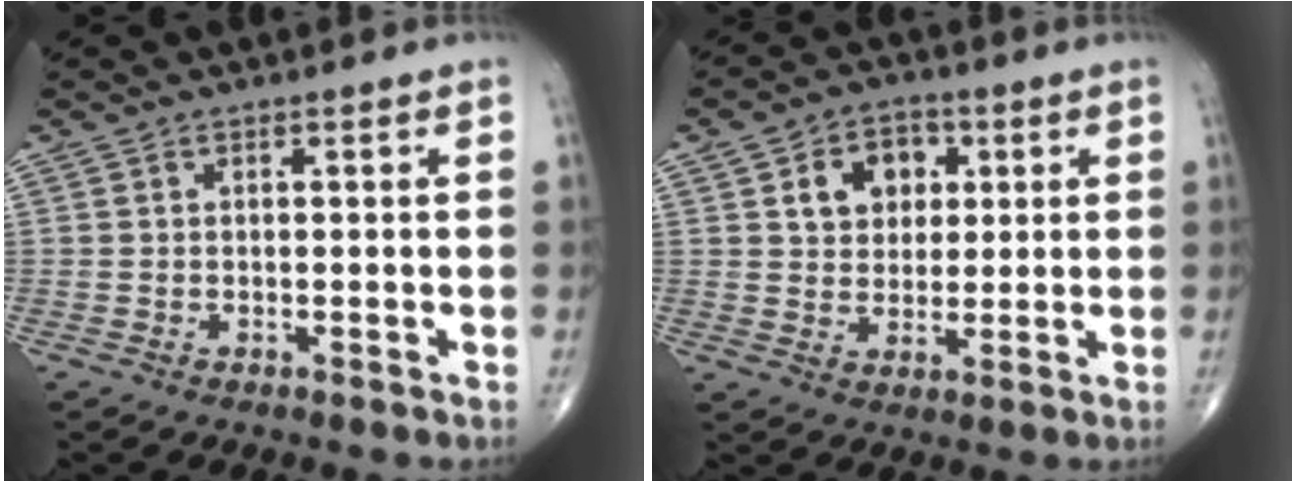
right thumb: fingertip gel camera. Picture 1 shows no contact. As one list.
[{"total": 8.6, "force": [2.7, 6.6, 4.7], "torque": [-0.032, -0.004, 0.042]}]